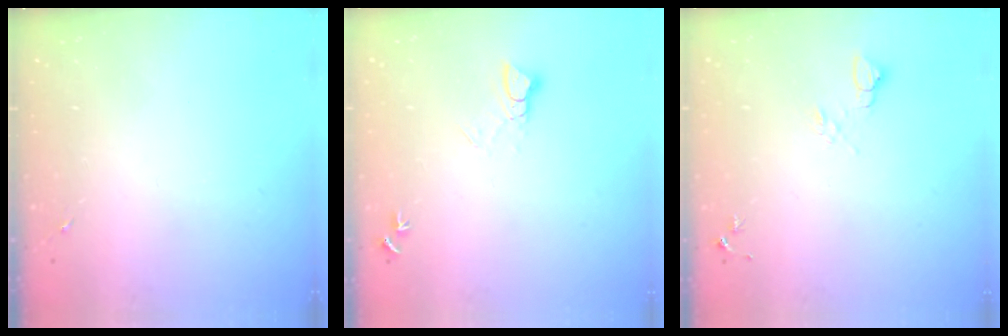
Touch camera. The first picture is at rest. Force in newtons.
{"total": 4.1, "press": 4.1, "slide": 0.3}
{"total": 6.6, "press": 6.5, "slide": 0.8}